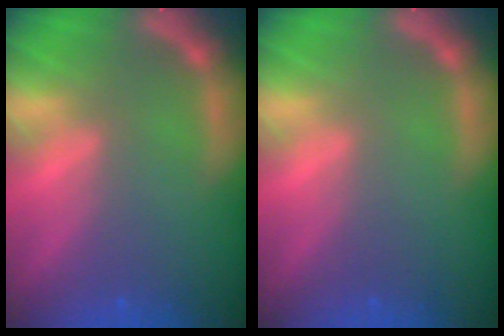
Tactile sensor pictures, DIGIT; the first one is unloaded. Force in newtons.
{"total": 0.0}